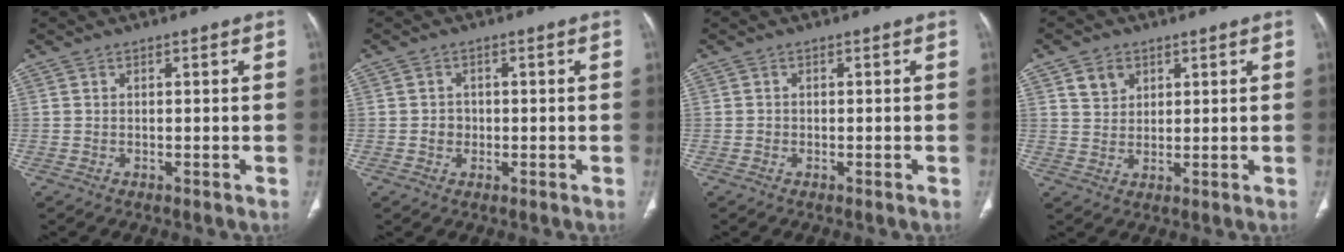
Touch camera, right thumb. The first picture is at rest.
{"total": 2.1, "force": [-0.4, 2.0, 0.7], "torque": [0.003, 0.006, -0.007]}
{"total": 0.5, "force": [-0.3, 0.2, 0.3], "torque": [-0.004, 0.000, -0.007]}
{"total": 4.5, "force": [2.3, 3.5, 1.6], "torque": [-0.011, -0.015, 0.046]}